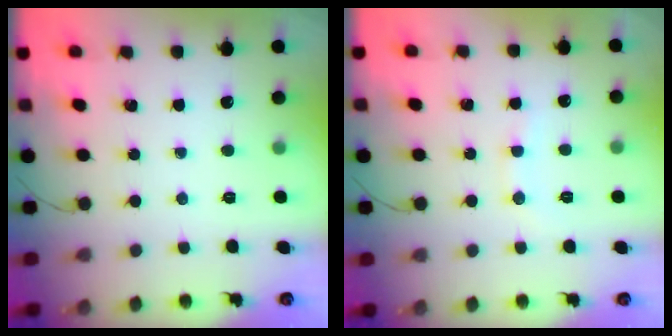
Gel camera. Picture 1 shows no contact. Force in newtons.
{"total": 4.4, "press": 4.2, "slide": 1.2}